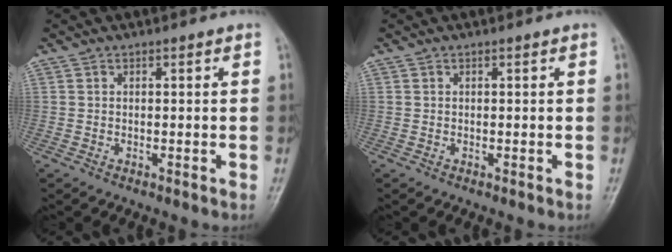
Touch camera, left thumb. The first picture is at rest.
{"total": 0.0}